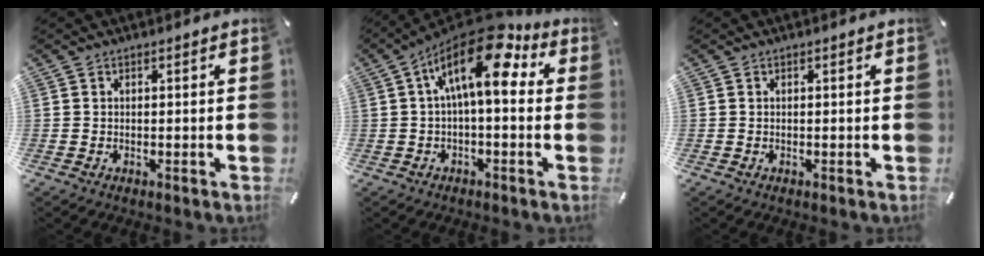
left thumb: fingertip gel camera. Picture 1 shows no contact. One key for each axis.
{"total": 16.1, "fx": 5.8, "fy": 6.3, "fz": 13.6, "tx": -0.245, "ty": -0.033, "tz": 0.092}
{"total": 0.0}